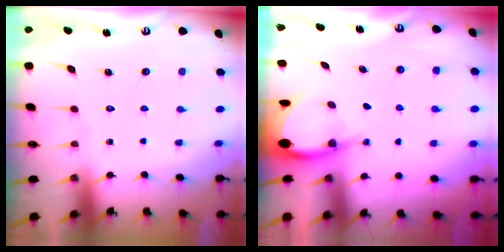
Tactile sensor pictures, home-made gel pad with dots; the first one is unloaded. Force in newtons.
{"total": 4.0, "press": 4.0, "slide": 0.3}